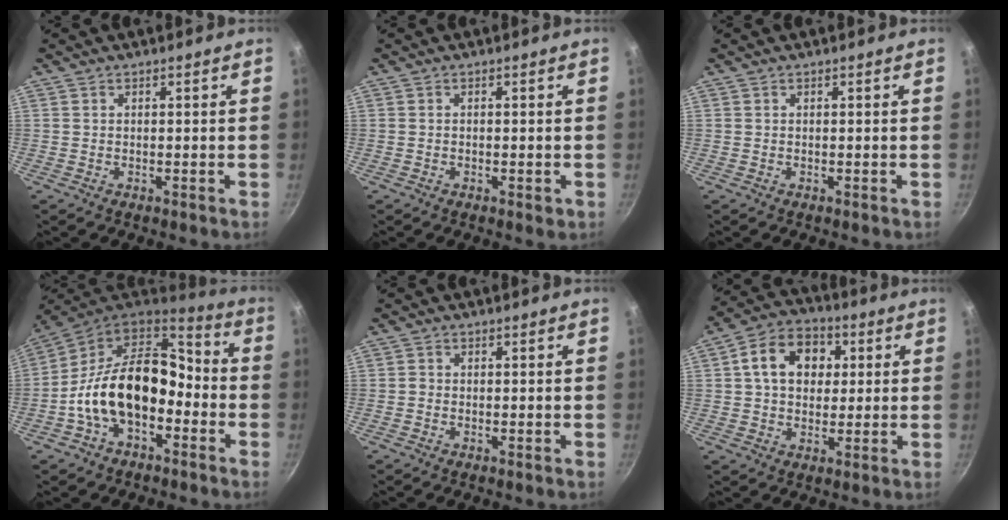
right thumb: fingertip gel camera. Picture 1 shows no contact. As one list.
[{"total": 1.1, "force": [-0.4, 0.5, 0.9], "torque": [-0.013, 0.001, -0.008]}, {"total": 0.0}, {"total": 18.7, "force": [-4.3, 11.9, 13.7], "torque": [-0.210, 0.060, -0.088]}, {"total": 0.7, "force": [-0.3, 0.6, 0.2], "torque": [-0.002, 0.002, -0.008]}, {"total": 12.1, "force": [2.6, 9.1, 7.5], "torque": [-0.098, 0.017, 0.028]}]